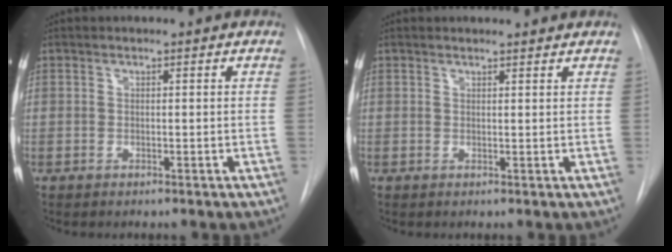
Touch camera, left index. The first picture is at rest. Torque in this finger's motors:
{"motor_torque": [0.14, -0.11, -0.03, 0.00]}